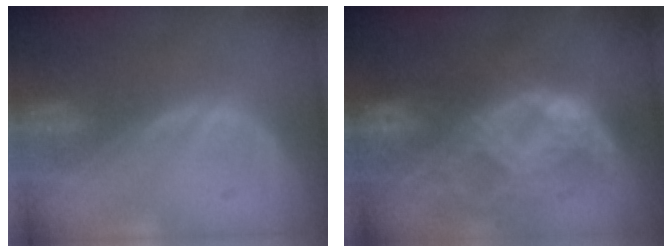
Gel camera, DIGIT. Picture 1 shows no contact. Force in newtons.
{"total": 9.8, "press": 8.8, "slide": 4.2}